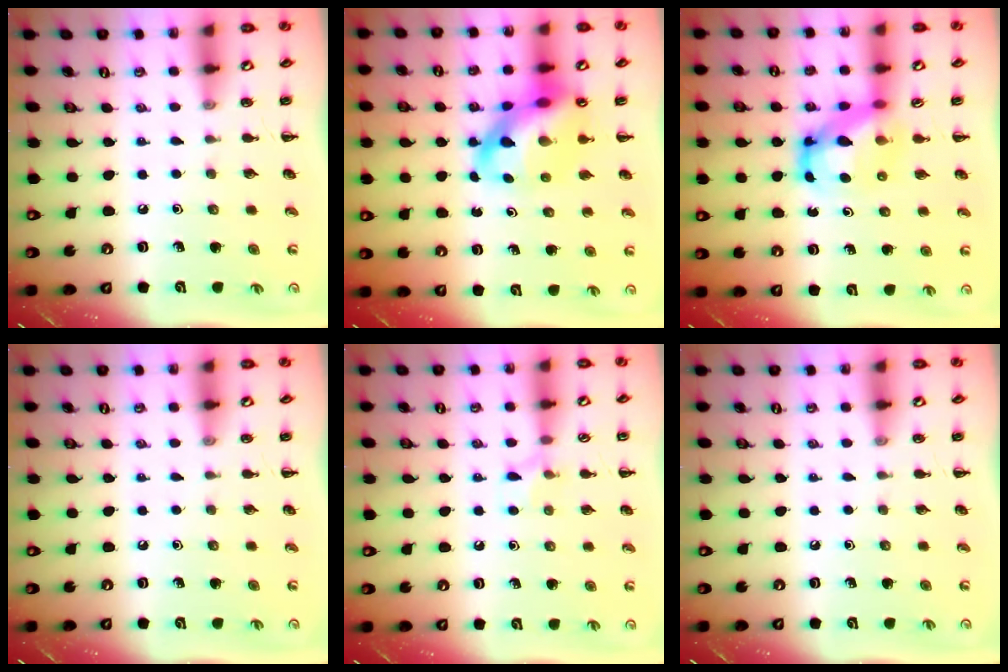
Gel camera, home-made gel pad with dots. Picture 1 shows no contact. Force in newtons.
{"total": 13.8, "press": 13.3, "slide": 3.7}
{"total": 6.4, "press": 6.3, "slide": 1.4}
{"total": 0.0}
{"total": 6.1, "press": 5.8, "slide": 1.9}
{"total": 0.0}